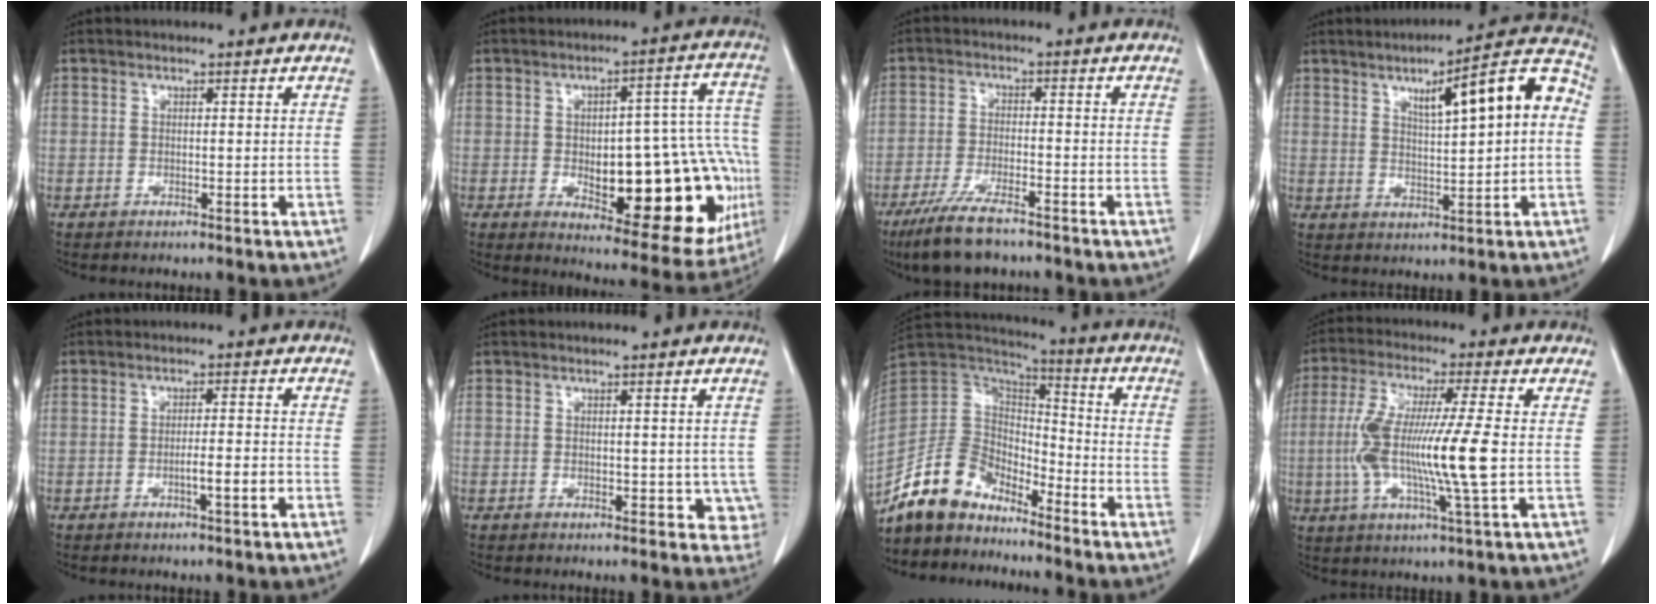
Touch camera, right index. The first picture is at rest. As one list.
[{"total": 23.8, "force": [-4.7, 8.4, 21.8], "torque": [-0.202, 0.034, -0.032]}, {"total": 8.9, "force": [-6.7, 1.8, 5.5], "torque": [-0.105, -0.020, -0.116]}, {"total": 12.1, "force": [2.7, 2.0, 11.6], "torque": [-0.160, 0.034, 0.035]}, {"total": 3.3, "force": [-1.3, 0.1, 3.1], "torque": [-0.050, -0.001, -0.020]}, {"total": 3.6, "force": [0.1, 2.6, 2.5], "torque": [-0.006, -0.003, 0.004]}, {"total": 12.6, "force": [-10.8, 5.7, 3.2], "torque": [-0.071, 0.034, -0.213]}, {"total": 13.7, "force": [-1.2, 0.5, 13.7], "torque": [-0.274, -0.003, -0.027]}]